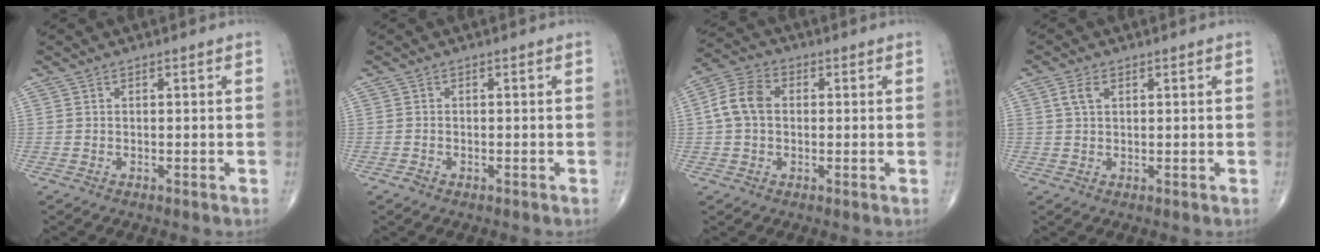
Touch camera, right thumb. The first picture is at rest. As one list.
[{"total": 0.8, "force": [-0.5, 0.5, 0.3], "torque": [-0.008, 0.003, -0.011]}, {"total": 7.5, "force": [0.5, 5.5, 5.2], "torque": [-0.099, 0.023, 0.001]}, {"total": 2.9, "force": [1.0, 1.7, 2.1], "torque": [-0.046, 0.008, 0.022]}]